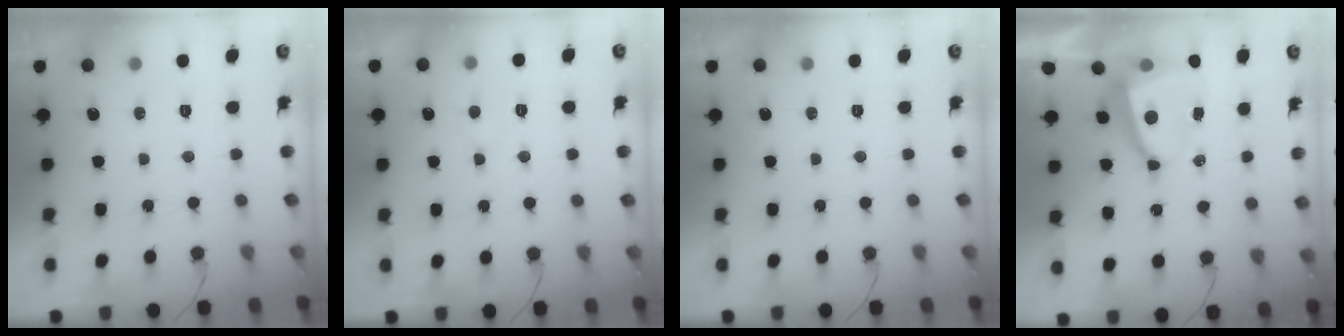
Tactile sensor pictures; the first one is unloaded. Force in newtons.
{"total": 5.6, "press": 5.6, "slide": 0.3}
{"total": 0.0}
{"total": 6.5, "press": 6.4, "slide": 0.9}